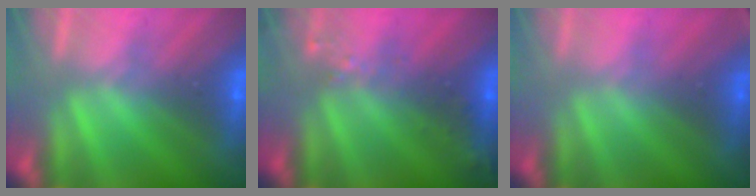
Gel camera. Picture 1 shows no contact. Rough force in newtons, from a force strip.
{"total": 2.4}
{"total": 2.8}